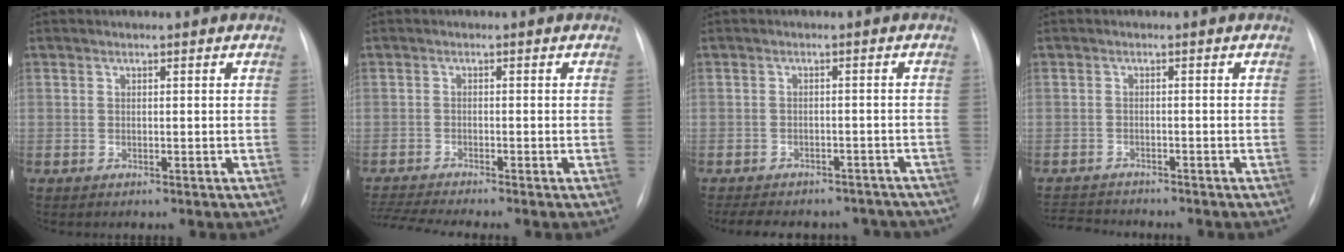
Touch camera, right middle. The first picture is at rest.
{"total": 5.8, "force": [-5.2, -1.3, 2.4], "torque": [-0.049, -0.018, -0.089]}
{"total": 16.2, "force": [-13.6, 6.8, 5.4], "torque": [-0.118, 0.003, -0.151]}
{"total": 5.2, "force": [-5.1, 0.6, 0.9], "torque": [-0.017, -0.015, -0.081]}